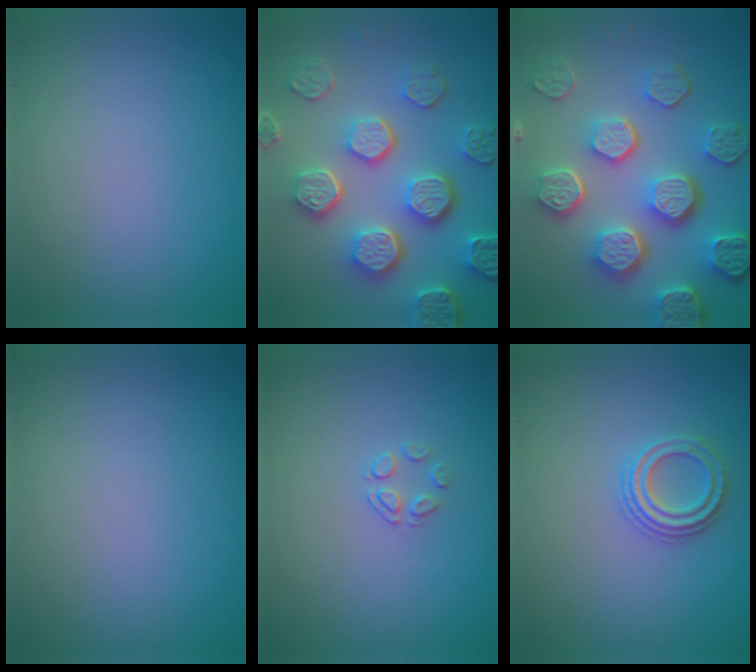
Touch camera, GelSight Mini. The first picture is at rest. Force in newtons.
{"total": 7.9, "press": 6.0, "slide": 5.2}
{"total": 8.4, "press": 6.1, "slide": 5.8}
{"total": 0.0}
{"total": 1.4, "press": 0.6, "slide": 1.2}
{"total": 2.3, "press": 2.2, "slide": 0.6}